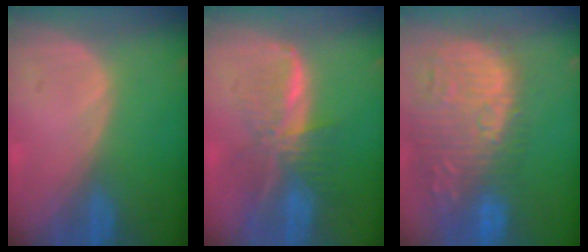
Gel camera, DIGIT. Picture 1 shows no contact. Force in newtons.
{"total": 8.1, "press": 6.8, "slide": 4.4}
{"total": 15.5, "press": 13.1, "slide": 8.3}